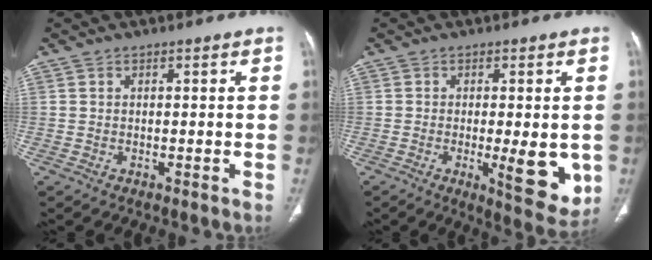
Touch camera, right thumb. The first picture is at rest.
{"total": 9.9, "force": [-1.7, 3.1, 9.2], "torque": [-0.113, -0.020, -0.014]}